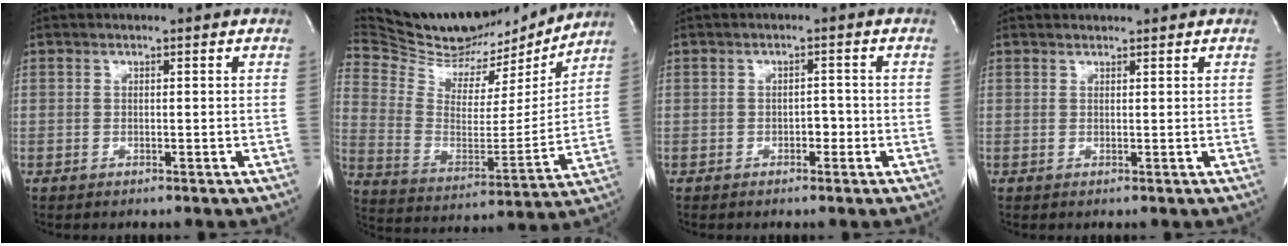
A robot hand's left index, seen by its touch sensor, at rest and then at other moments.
{"total": 25.9, "force": [23.1, 7.3, 9.0], "torque": [-0.176, -0.013, 0.354]}
{"total": 1.5, "force": [-0.6, 0.9, 1.0], "torque": [-0.014, 0.005, -0.011]}
{"total": 1.2, "force": [1.2, 0.1, 0.0], "torque": [-0.006, 0.010, 0.022]}